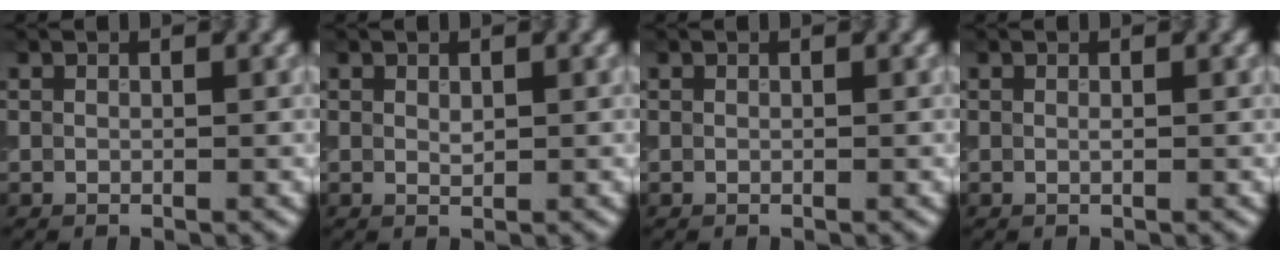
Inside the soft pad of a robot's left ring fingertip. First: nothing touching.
{"total": 0.6, "force": [0.2, 0.3, 0.5], "torque": [-0.011, 0.000, 0.006]}
{"total": 0.0}
{"total": 0.0}